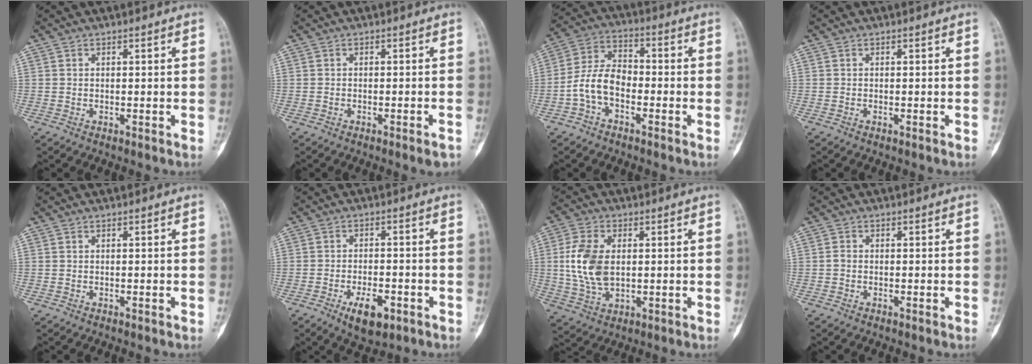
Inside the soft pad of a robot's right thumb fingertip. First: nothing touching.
{"total": 2.3, "force": [-1.6, 0.3, 1.7], "torque": [-0.024, 0.006, -0.019]}
{"total": 8.6, "force": [-2.9, 5.4, 6.1], "torque": [-0.112, 0.036, -0.067]}
{"total": 0.0}
{"total": 0.0}
{"total": 7.0, "force": [-3.4, 3.2, 5.3], "torque": [-0.080, 0.010, -0.050]}
{"total": 10.5, "force": [0.9, 6.4, 8.3], "torque": [-0.173, -0.002, 0.023]}
{"total": 1.0, "force": [-0.3, 0.8, 0.6], "torque": [-0.009, 0.002, -0.008]}